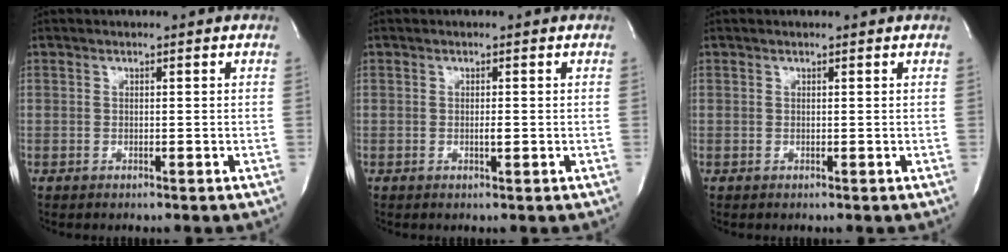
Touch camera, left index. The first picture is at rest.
{"total": 1.1, "force": [-0.9, 0.0, 0.6], "torque": [-0.013, -0.007, -0.014]}
{"total": 0.0}